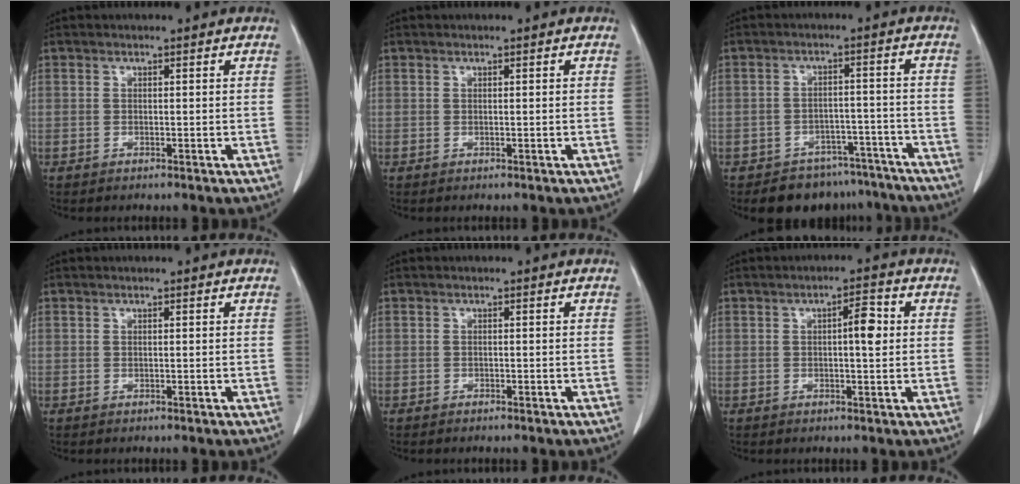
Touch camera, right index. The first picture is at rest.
{"total": 0.0}
{"total": 9.1, "force": [-7.4, 5.2, 0.5], "torque": [0.024, 0.035, -0.093]}
{"total": 0.0}
{"total": 0.0}
{"total": 3.8, "force": [0.5, 0.8, 3.7], "torque": [-0.056, 0.006, 0.005]}